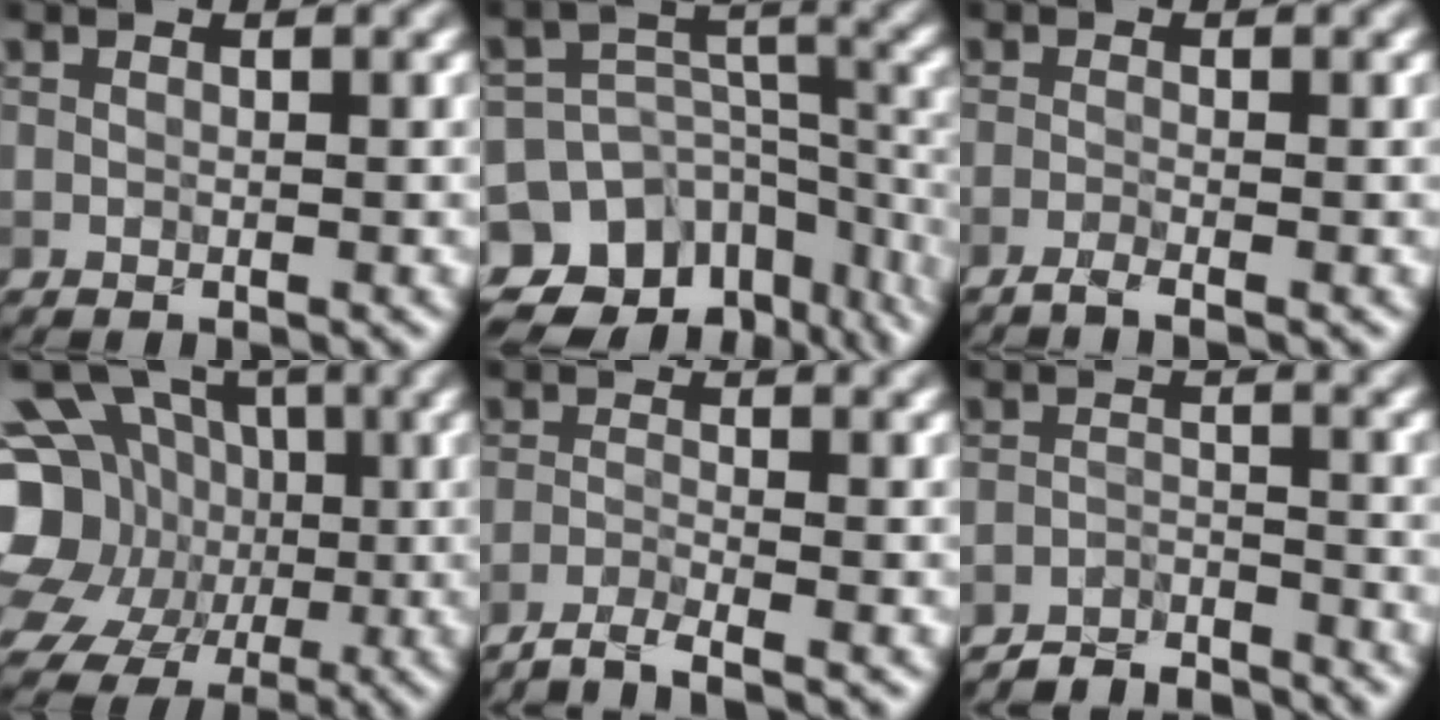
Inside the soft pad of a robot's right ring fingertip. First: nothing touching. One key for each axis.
{"total": 13.9, "fx": -8.6, "fy": 9.7, "fz": 5.0, "tx": -0.117, "ty": -0.005, "tz": -0.100}
{"total": 1.5, "fx": -1.1, "fy": 0.2, "fz": 1.0, "tx": -0.016, "ty": -0.002, "tz": -0.030}
{"total": 15.9, "fx": 0.0, "fy": 14.1, "fz": 7.4, "tx": -0.183, "ty": 0.019, "tz": -0.019}
{"total": 2.4, "fx": -2.0, "fy": 0.3, "fz": 1.4, "tx": -0.023, "ty": 0.000, "tz": -0.051}
{"total": 3.9, "fx": -3.8, "fy": 0.6, "fz": 0.4, "tx": -0.007, "ty": 0.000, "tz": -0.072}